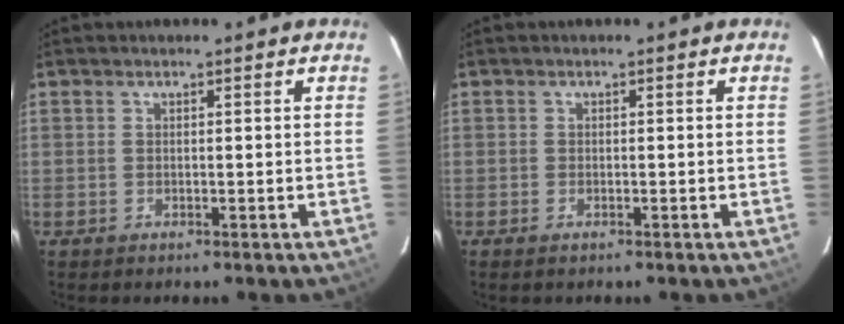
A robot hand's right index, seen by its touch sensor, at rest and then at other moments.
{"total": 0.8, "force": [-0.6, 0.3, 0.4], "torque": [-0.009, -0.002, -0.011]}